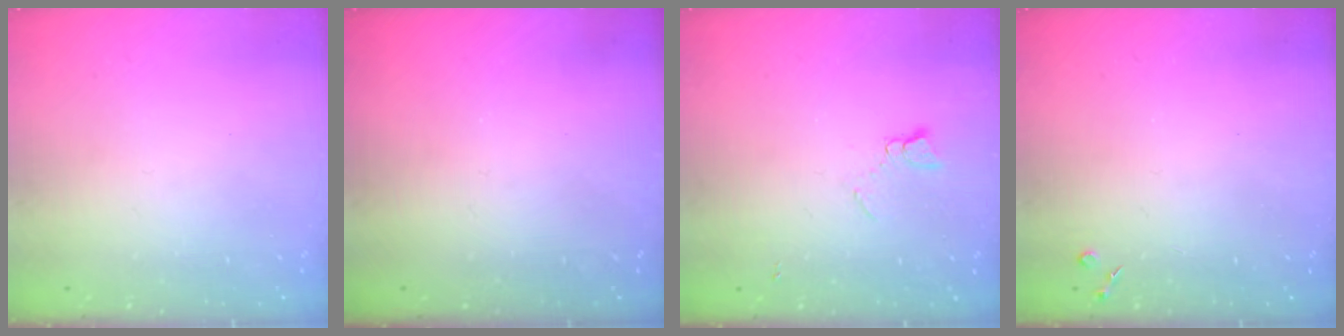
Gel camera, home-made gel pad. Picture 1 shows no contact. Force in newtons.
{"total": 0.0}
{"total": 3.3, "press": 3.3, "slide": 0.5}
{"total": 2.8, "press": 2.8, "slide": 0.5}